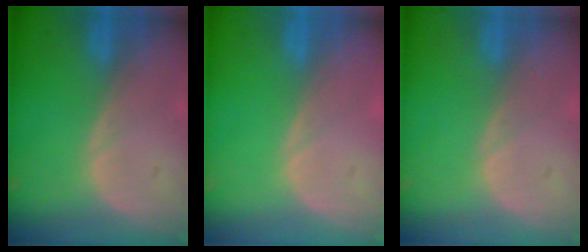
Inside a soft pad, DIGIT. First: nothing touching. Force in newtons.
{"total": 0.0}
{"total": 0.0}